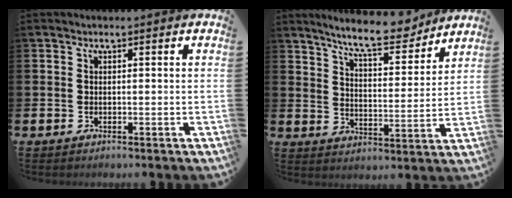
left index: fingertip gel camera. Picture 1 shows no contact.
{"total": 9.2, "force": [8.4, 1.5, 3.3], "torque": [-0.080, -0.048, 0.148]}